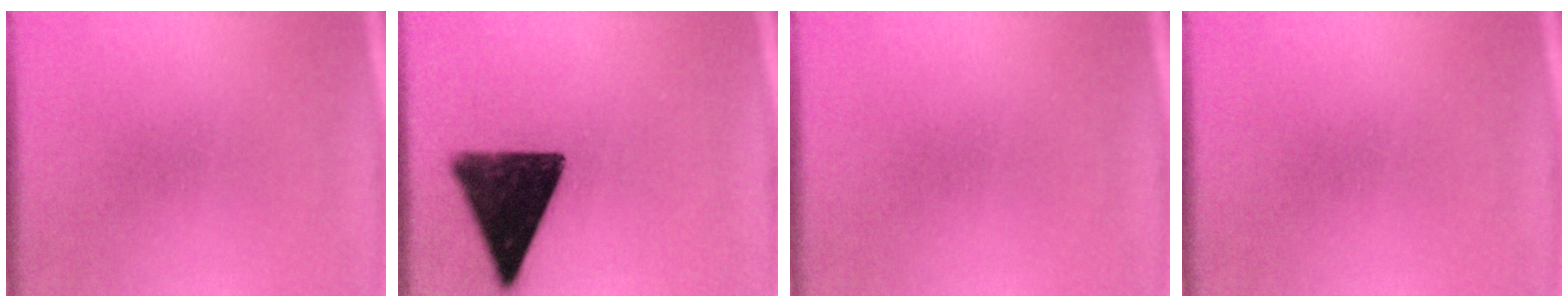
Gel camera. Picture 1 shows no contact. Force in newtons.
{"total": 13.9}
{"total": 0.0}
{"total": 0.0}